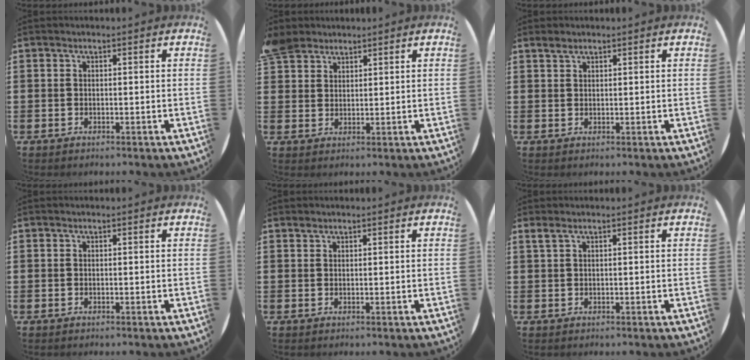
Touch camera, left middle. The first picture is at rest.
{"total": 4.0, "force": [3.5, 2.0, 0.4], "torque": [-0.020, -0.002, 0.069]}
{"total": 1.3, "force": [1.1, 0.5, 0.4], "torque": [-0.002, 0.000, 0.019]}
{"total": 0.0}
{"total": 0.6, "force": [0.6, 0.1, -0.1], "torque": [0.001, 0.002, 0.011]}
{"total": 0.7, "force": [0.4, 0.0, 0.6], "torque": [-0.012, 0.002, 0.007]}